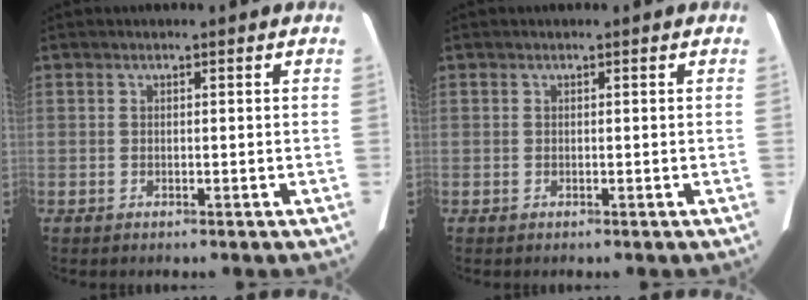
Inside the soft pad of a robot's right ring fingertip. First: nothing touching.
{"total": 0.0}